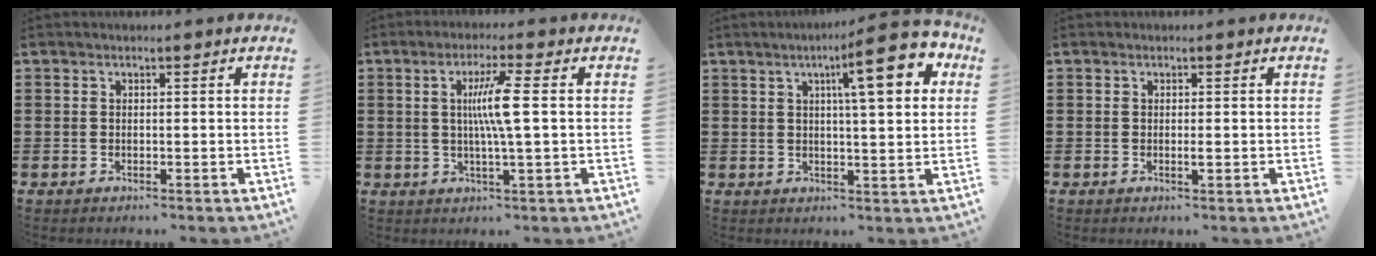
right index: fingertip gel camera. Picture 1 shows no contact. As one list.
[{"total": 6.5, "force": [0.6, -0.3, 6.5], "torque": [-0.129, -0.009, 0.002]}, {"total": 11.1, "force": [4.7, 2.0, 9.9], "torque": [-0.159, -0.010, 0.067]}, {"total": 0.8, "force": [-0.1, 0.0, 0.8], "torque": [-0.014, -0.004, -0.002]}]